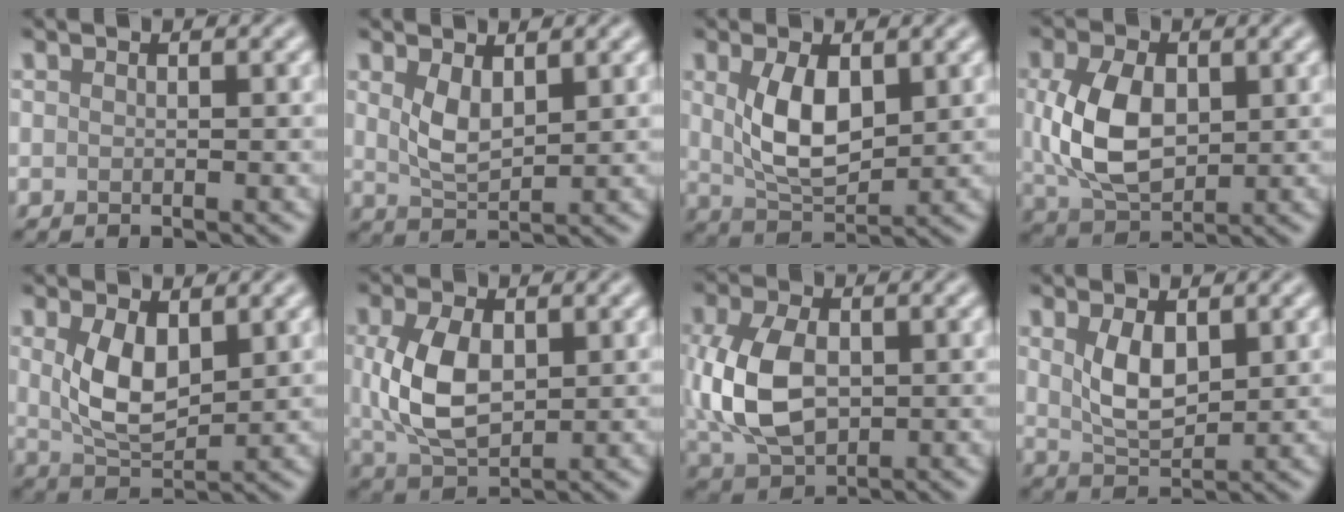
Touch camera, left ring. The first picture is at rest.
{"total": 3.0, "force": [1.2, 1.4, 2.4], "torque": [-0.055, -0.005, 0.030]}
{"total": 5.5, "force": [1.2, 2.9, 4.6], "torque": [-0.096, -0.003, 0.029]}
{"total": 7.0, "force": [0.6, 4.5, 5.3], "torque": [-0.118, 0.000, 0.017]}
{"total": 5.0, "force": [1.3, 2.7, 4.0], "torque": [-0.090, -0.004, 0.031]}
{"total": 6.3, "force": [0.7, 3.8, 4.9], "torque": [-0.111, 0.000, 0.020]}
{"total": 7.7, "force": [0.0, 5.1, 5.8], "torque": [-0.140, -0.002, 0.001]}
{"total": 3.8, "force": [1.2, 2.0, 3.0], "torque": [-0.067, -0.004, 0.028]}